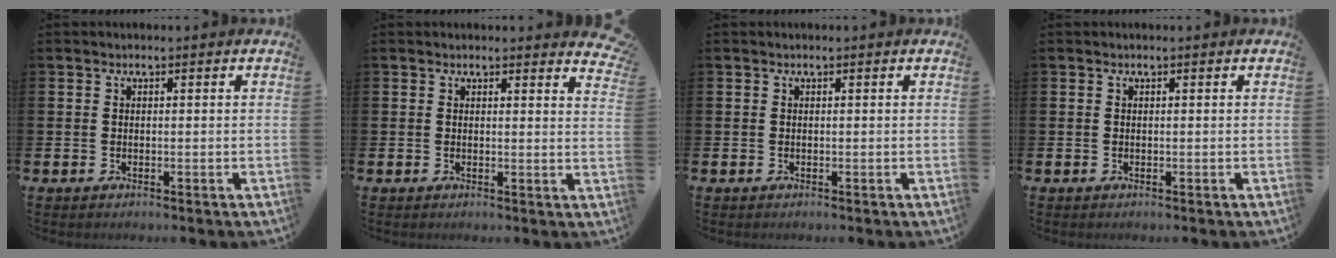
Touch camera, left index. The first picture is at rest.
{"total": 2.0, "force": [2.0, 0.2, 0.1], "torque": [0.012, -0.016, 0.032]}
{"total": 0.0}
{"total": 0.0}